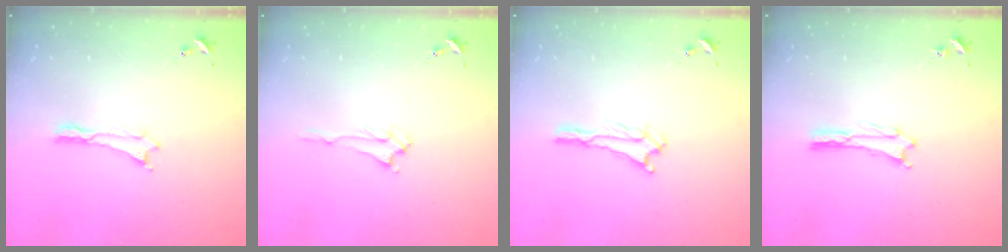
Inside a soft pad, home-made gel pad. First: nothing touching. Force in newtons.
{"total": 1.4, "press": 1.4, "slide": 0.3}
{"total": 1.0, "press": 1.0, "slide": 0.1}
{"total": 1.1, "press": 1.1, "slide": 0.1}